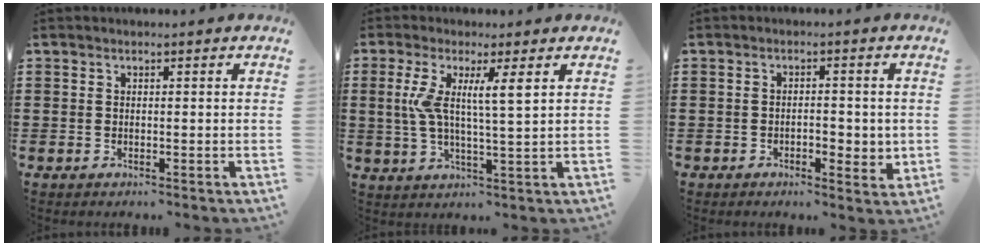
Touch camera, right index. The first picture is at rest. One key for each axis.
{"total": 6.5, "fx": 2.1, "fy": 0.7, "fz": 6.1, "tx": -0.127, "ty": -0.006, "tz": 0.033}
{"total": 3.5, "fx": -0.9, "fy": 1.7, "fz": 3.0, "tx": -0.045, "ty": 0.001, "tz": -0.020}